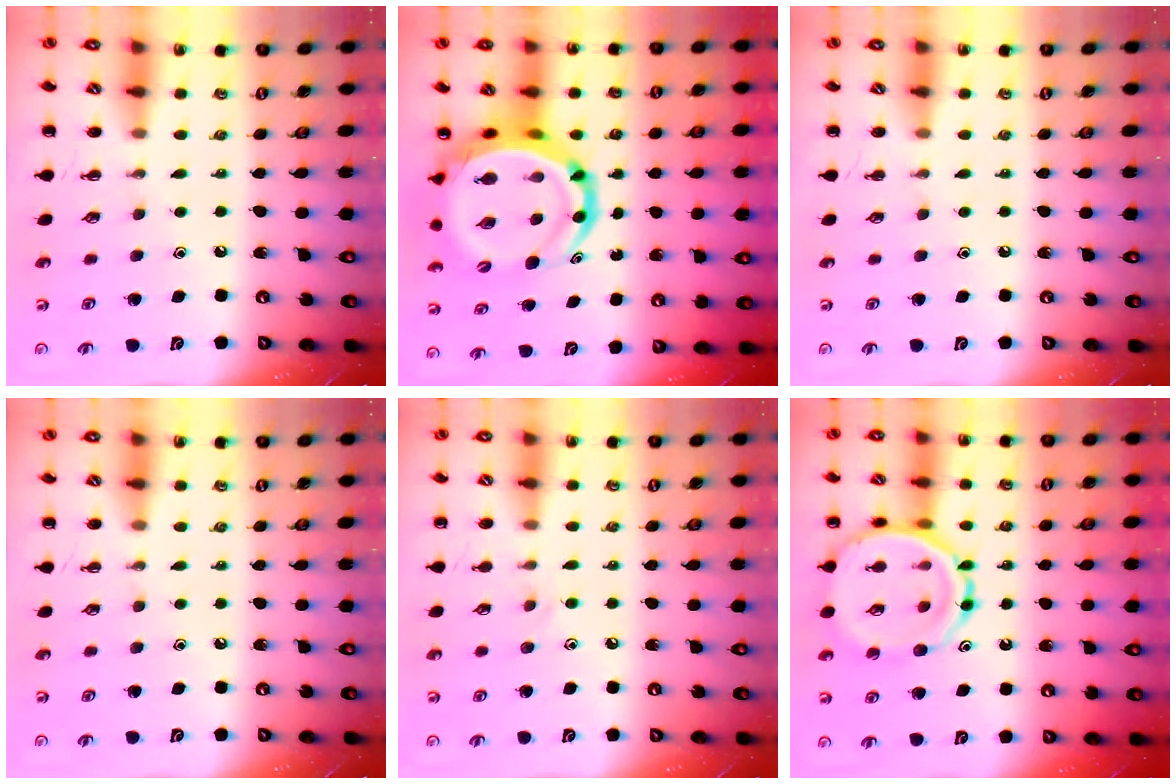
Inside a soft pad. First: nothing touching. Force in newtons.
{"total": 13.7, "press": 13.2, "slide": 3.5}
{"total": 0.0}
{"total": 0.0}
{"total": 4.2, "press": 3.9, "slide": 1.5}
{"total": 15.2, "press": 15.1, "slide": 1.7}